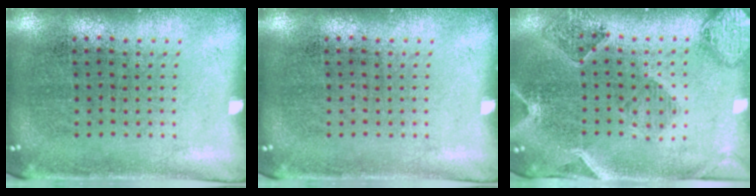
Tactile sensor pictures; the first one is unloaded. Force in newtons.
{"total": 0.0}
{"total": 1.5, "press": 1.5, "slide": 0.4}